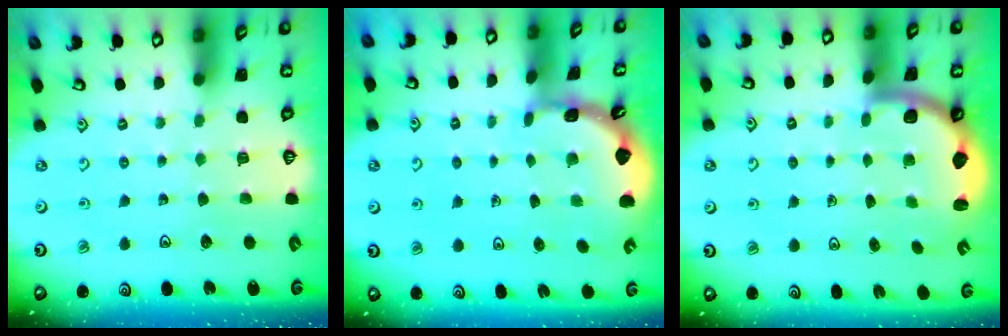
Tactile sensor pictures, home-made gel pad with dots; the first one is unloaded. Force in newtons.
{"total": 1.8, "press": 1.8, "slide": 0.1}
{"total": 2.0, "press": 1.9, "slide": 0.5}